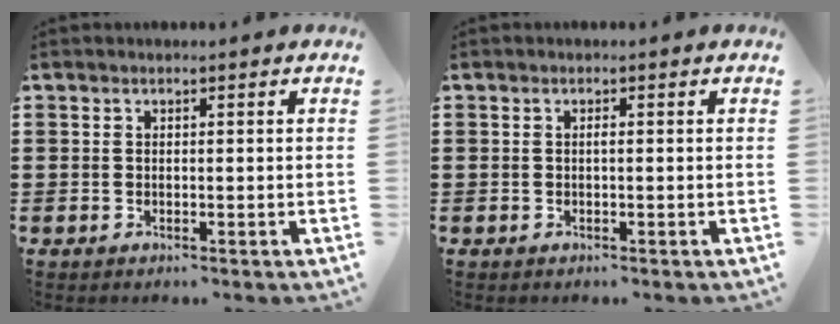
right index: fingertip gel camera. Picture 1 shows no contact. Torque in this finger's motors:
{"motor_torque": [0.40, -0.17, 0.13, 0.05]}